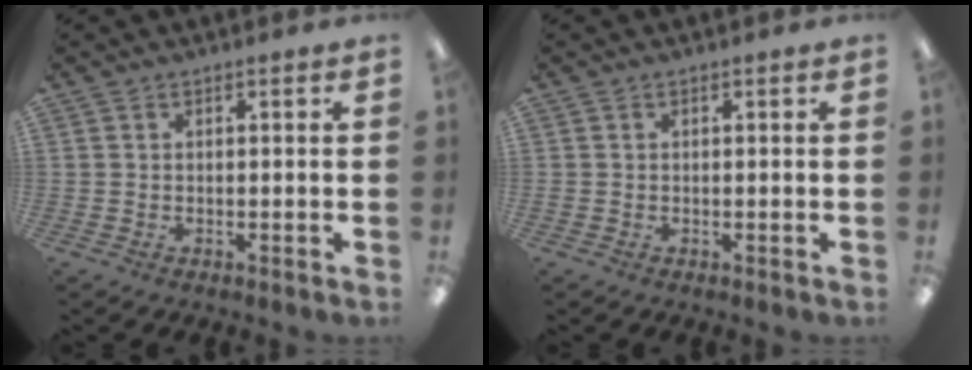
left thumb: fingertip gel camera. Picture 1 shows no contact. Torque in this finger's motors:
{"motor_torque": [-0.27, 0.12, 0.20, -0.07, -0.01]}